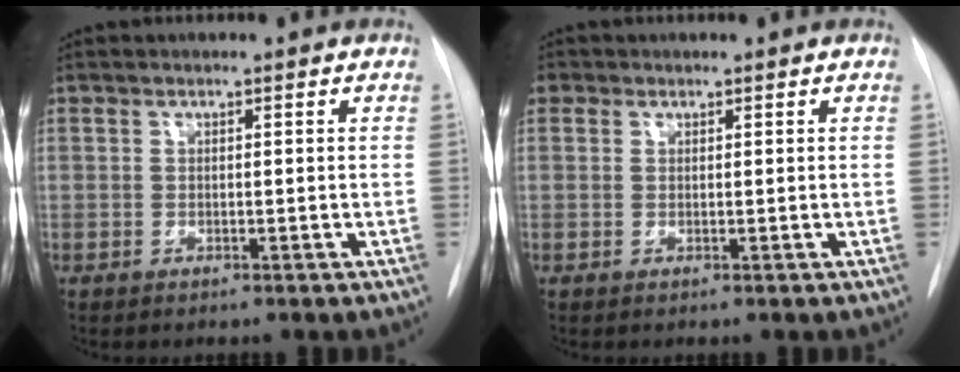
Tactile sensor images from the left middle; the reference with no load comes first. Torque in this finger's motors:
{"motor_torque": [1.07, -1.07, 0.20, 0.05]}